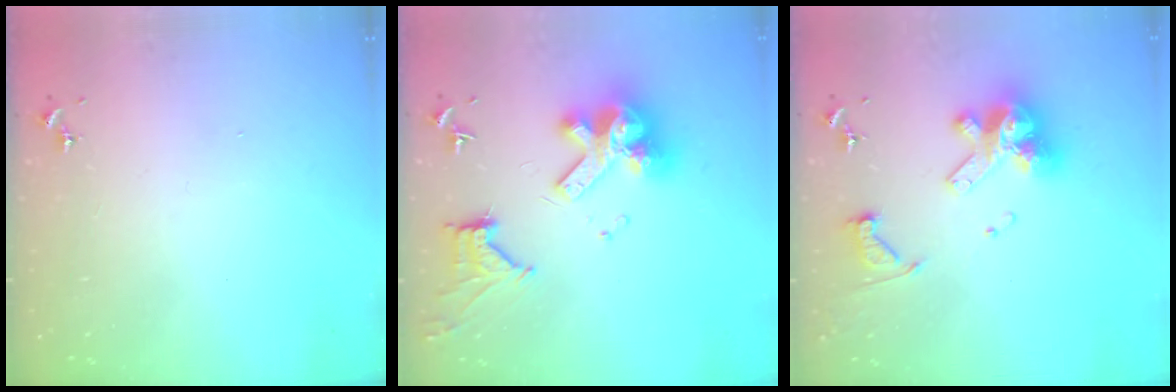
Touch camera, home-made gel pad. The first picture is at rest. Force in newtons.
{"total": 17.8, "press": 17.7, "slide": 1.9}
{"total": 16.1, "press": 16.0, "slide": 2.0}